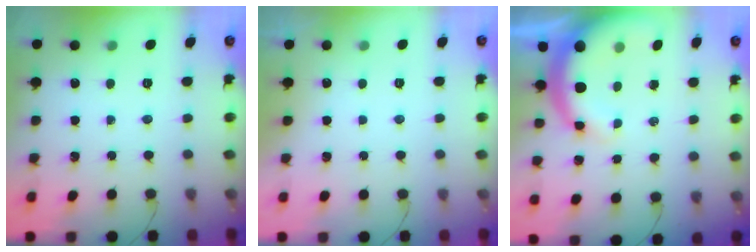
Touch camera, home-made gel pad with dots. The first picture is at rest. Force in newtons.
{"total": 3.0, "press": 3.0, "slide": 0.1}
{"total": 8.8, "press": 8.6, "slide": 2.1}